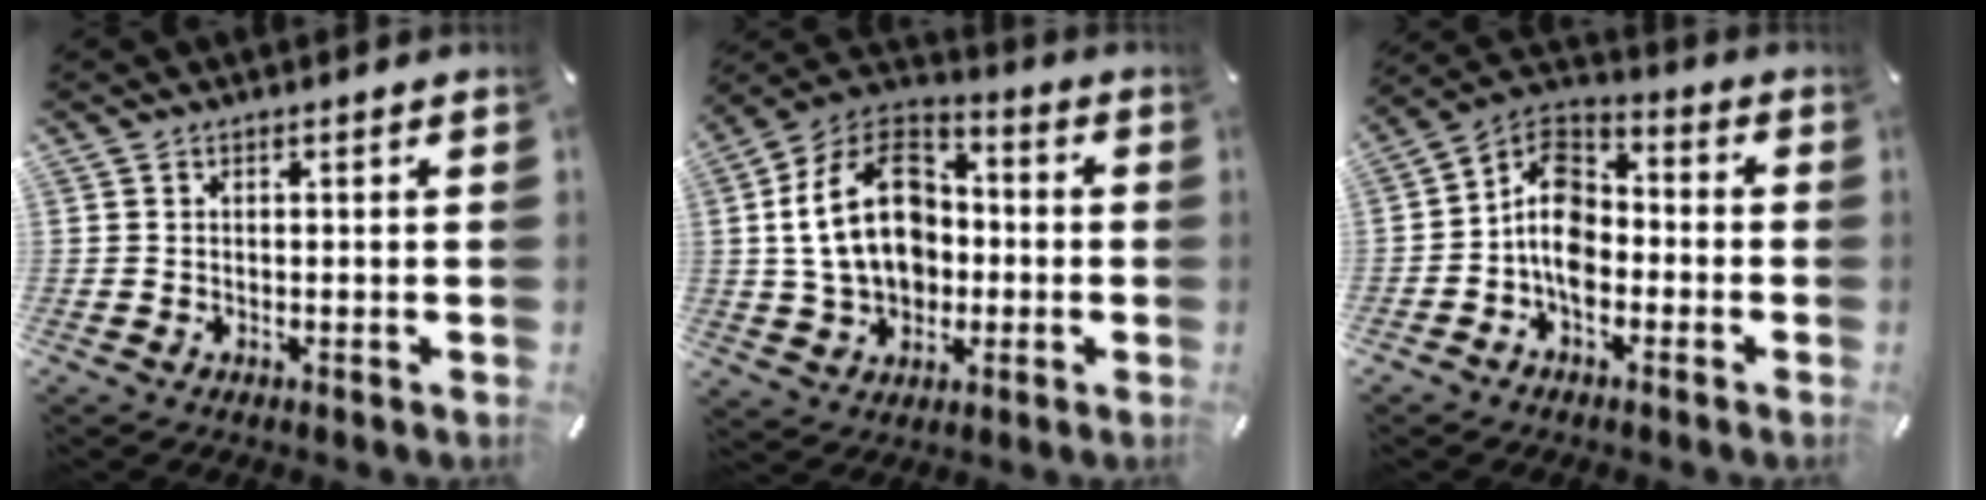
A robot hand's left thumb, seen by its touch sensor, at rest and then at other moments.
{"total": 19.9, "force": [0.2, 15.1, 12.9], "torque": [-0.268, 0.014, 0.001]}
{"total": 10.4, "force": [-3.6, 7.3, 6.4], "torque": [-0.143, 0.019, -0.070]}